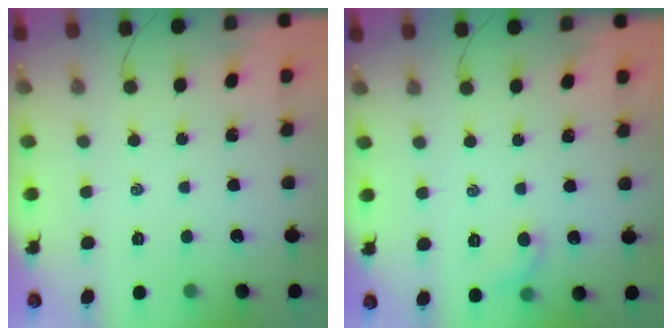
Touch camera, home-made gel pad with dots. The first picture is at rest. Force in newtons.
{"total": 5.4, "press": 5.3, "slide": 1.3}